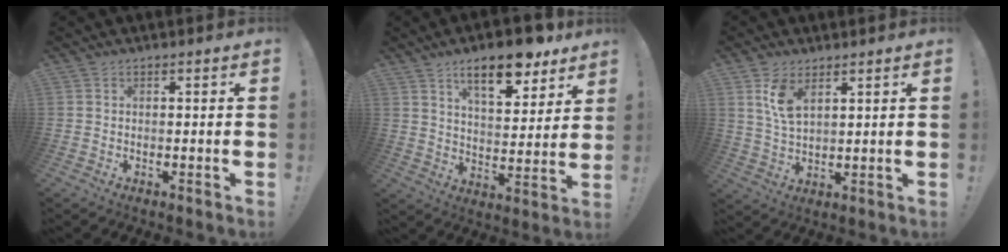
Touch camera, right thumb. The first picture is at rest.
{"total": 14.1, "force": [9.8, 4.9, 8.9], "torque": [-0.128, -0.061, 0.161]}
{"total": 7.4, "force": [4.2, 3.7, 4.9], "torque": [-0.078, -0.016, 0.077]}